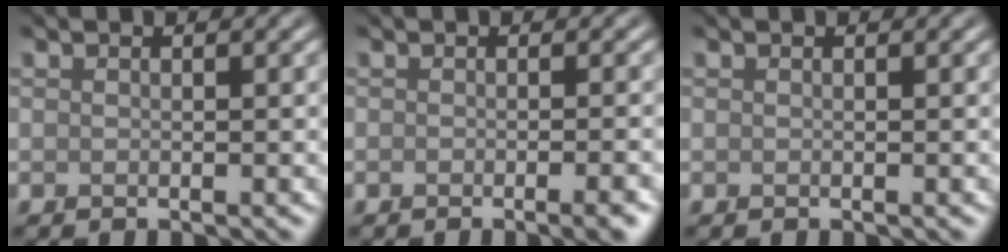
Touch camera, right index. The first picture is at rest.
{"total": 3.0, "force": [-1.6, 0.8, 2.4], "torque": [-0.016, 0.006, -0.020]}
{"total": 0.0}